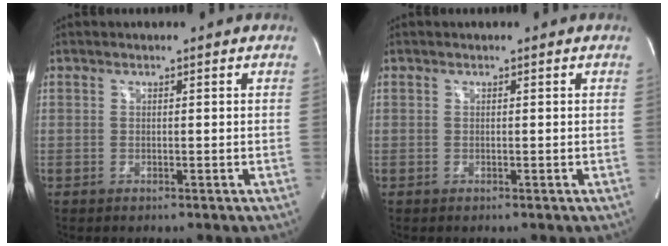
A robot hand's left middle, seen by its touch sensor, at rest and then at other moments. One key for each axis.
{"total": 0.0}